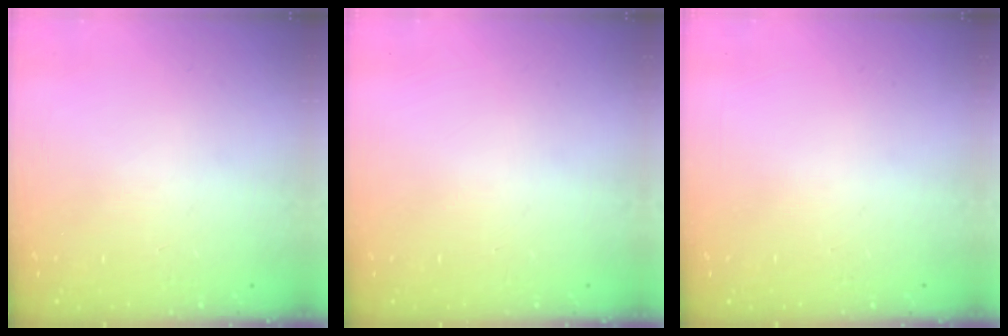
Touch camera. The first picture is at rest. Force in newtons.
{"total": 0.0}
{"total": 0.0}